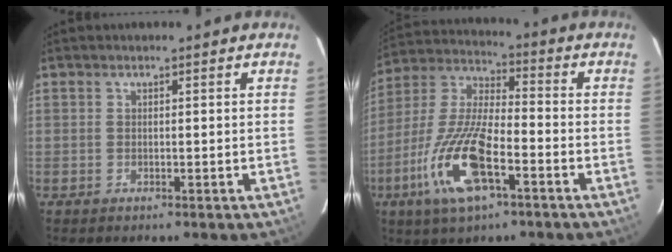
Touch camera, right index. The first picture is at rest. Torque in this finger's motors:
{"motor_torque": [1.41, -0.73, 0.46, 0.15]}